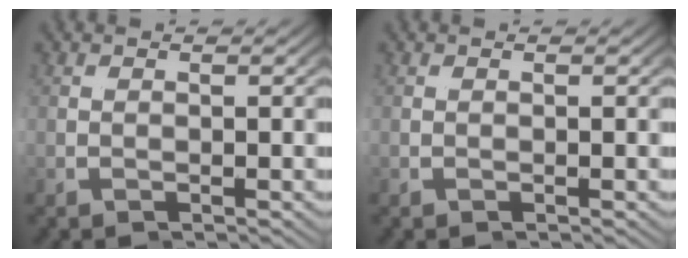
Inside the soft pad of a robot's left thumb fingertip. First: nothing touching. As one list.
[{"total": 0.0}]